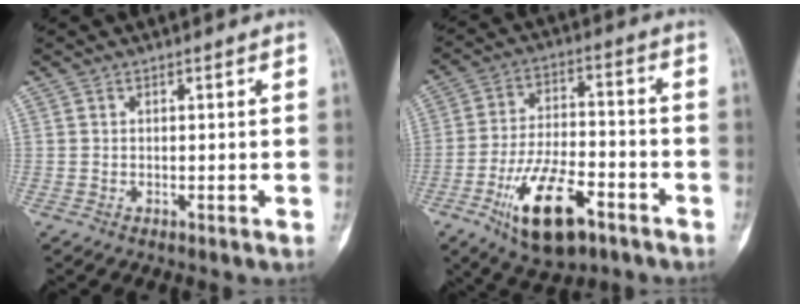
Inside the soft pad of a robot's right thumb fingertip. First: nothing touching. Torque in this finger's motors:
{"motor_torque": [0.22, 0.42, 1.44, -0.65, 0.21]}